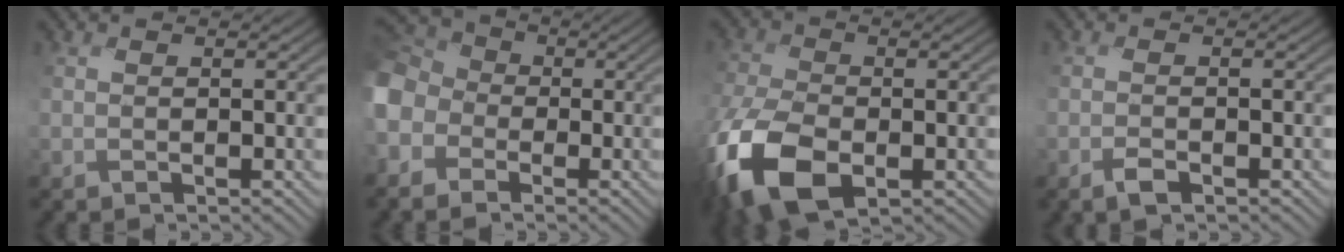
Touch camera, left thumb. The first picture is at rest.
{"total": 9.9, "force": [-3.1, 8.4, 4.2], "torque": [-0.164, -0.024, -0.089]}
{"total": 12.8, "force": [-6.1, 7.1, 8.7], "torque": [-0.231, -0.048, -0.112]}
{"total": 1.4, "force": [-1.2, 0.1, 0.8], "torque": [-0.014, 0.006, -0.029]}